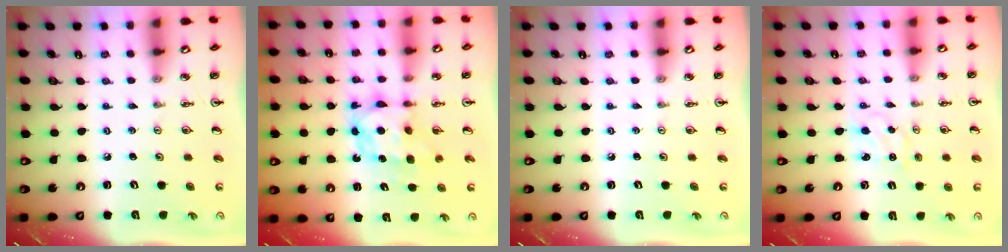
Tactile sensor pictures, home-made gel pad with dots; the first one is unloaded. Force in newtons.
{"total": 6.1, "press": 6.0, "slide": 0.6}
{"total": 0.0}
{"total": 1.4, "press": 1.4, "slide": 0.3}